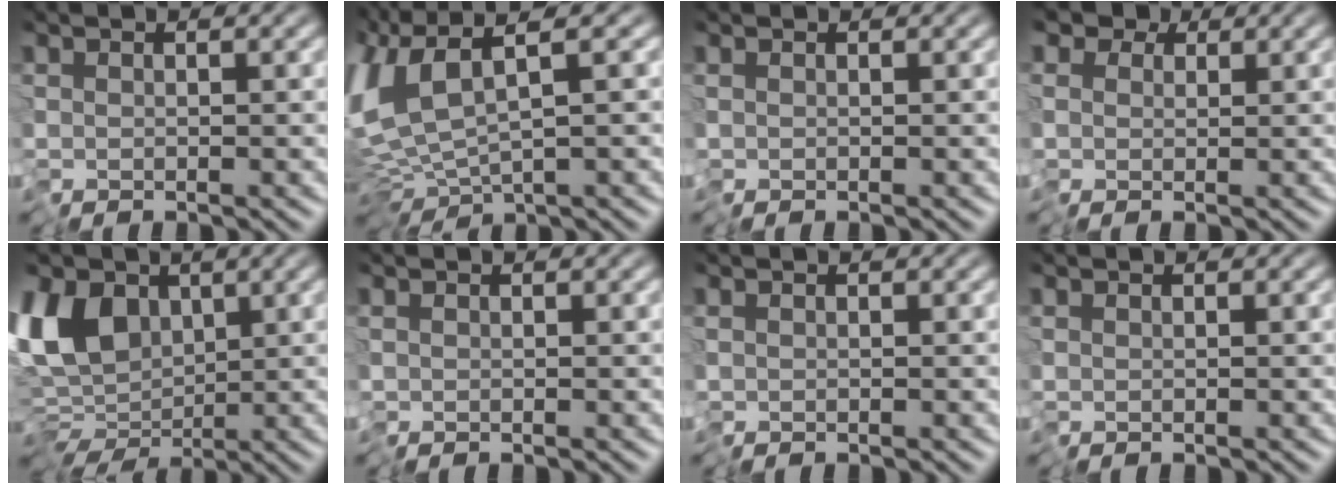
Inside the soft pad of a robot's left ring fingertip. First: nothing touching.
{"total": 9.4, "force": [1.8, 4.1, 8.3], "torque": [-0.201, -0.003, 0.043]}
{"total": 0.0}
{"total": 3.2, "force": [1.2, 2.7, 1.2], "torque": [-0.033, 0.002, 0.013]}
{"total": 8.3, "force": [0.2, 5.7, 6.0], "torque": [-0.110, -0.011, -0.007]}
{"total": 0.0}
{"total": 0.0}
{"total": 0.0}